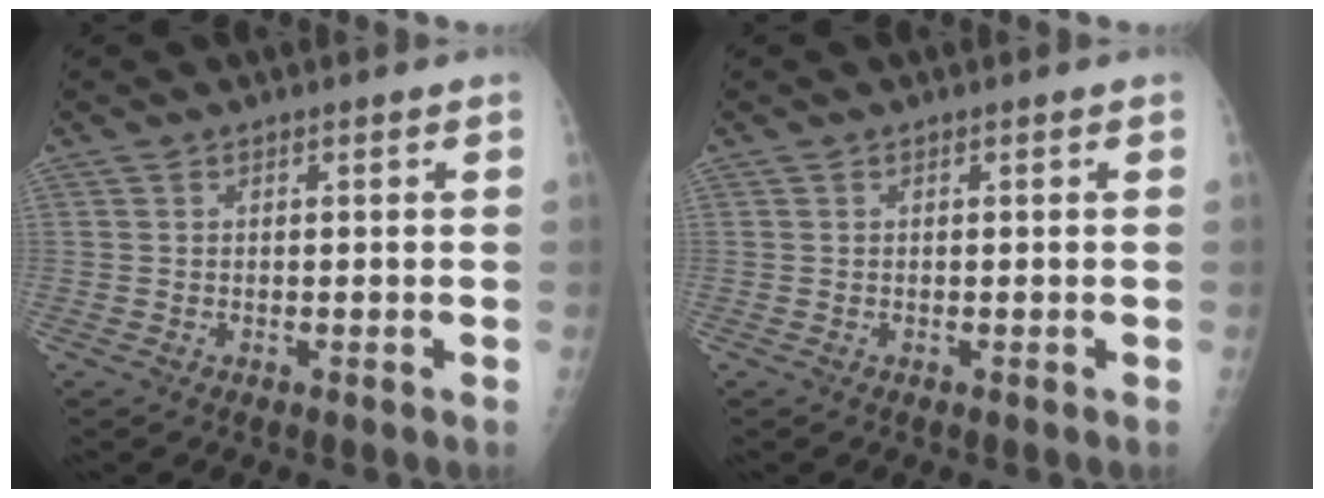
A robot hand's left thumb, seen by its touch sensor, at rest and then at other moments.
{"total": 0.0}